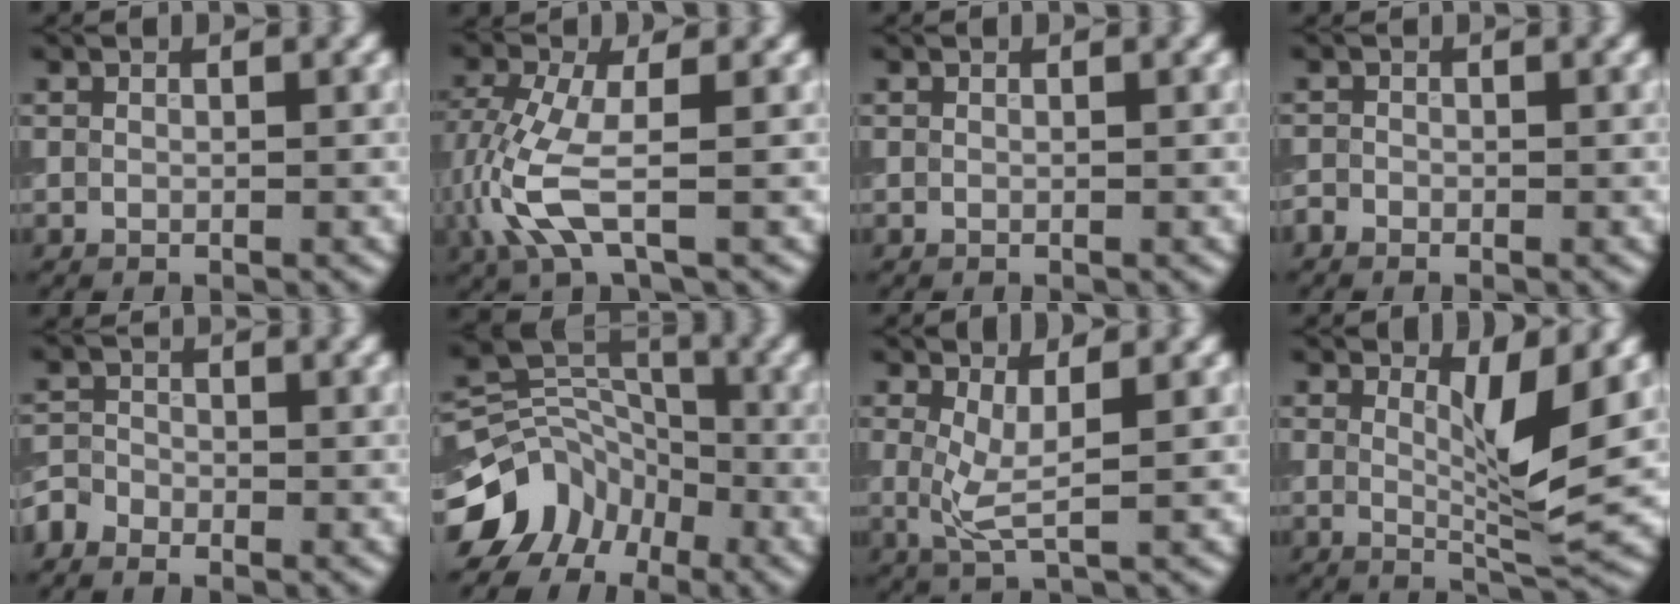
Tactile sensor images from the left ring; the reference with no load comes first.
{"total": 5.5, "force": [-1.2, 2.0, 4.9], "torque": [-0.141, -0.002, -0.028]}
{"total": 0.0}
{"total": 0.7, "force": [-0.6, 0.4, 0.1], "torque": [-0.001, 0.002, -0.014]}
{"total": 1.9, "force": [-1.5, 1.1, 0.5], "torque": [-0.011, 0.003, -0.037]}
{"total": 7.6, "force": [-4.2, 5.7, 2.9], "torque": [-0.041, 0.013, -0.085]}
{"total": 3.0, "force": [0.6, 0.6, 2.9], "torque": [-0.066, -0.004, 0.011]}
{"total": 4.4, "force": [1.2, 0.8, 4.2], "torque": [-0.072, -0.010, 0.022]}